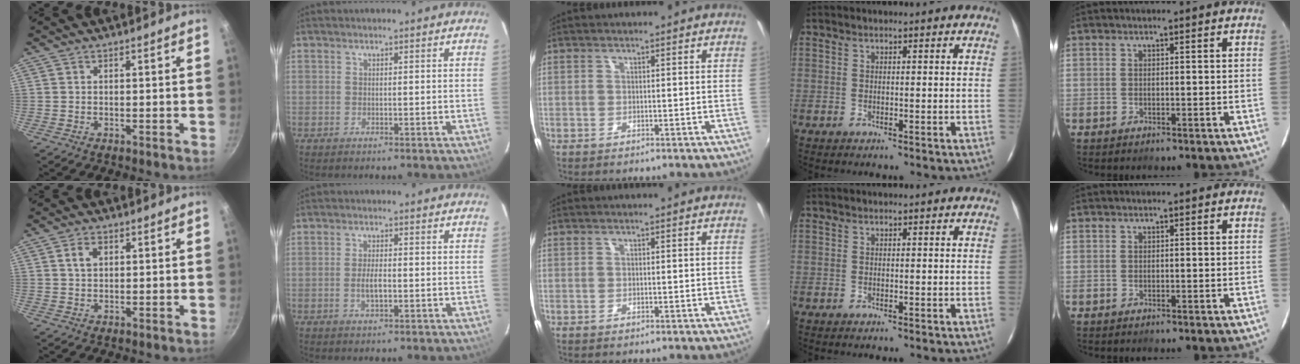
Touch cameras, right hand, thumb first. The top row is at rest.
{"thumb": {"total": 3.0, "force": [0.9, 2.1, 2.0], "torque": [-0.027, 0.002, 0.016]}, "index": {"total": 3.1, "force": [-0.9, 1.0, 2.8], "torque": [-0.054, -0.004, -0.015]}}